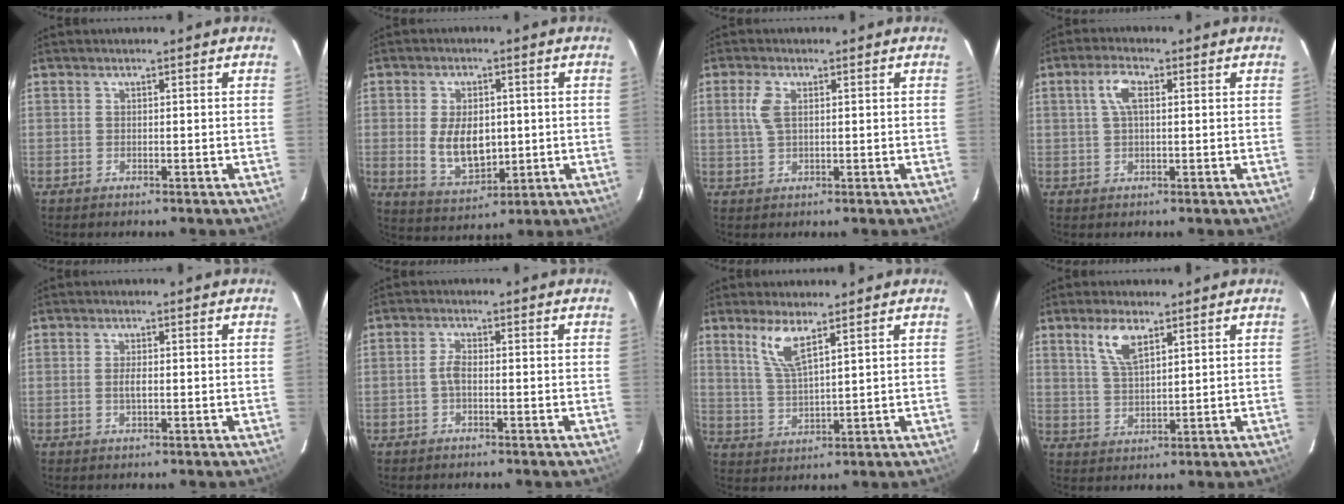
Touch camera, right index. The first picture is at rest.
{"total": 9.1, "force": [-0.1, 5.5, 7.2], "torque": [-0.143, -0.005, 0.012]}
{"total": 4.0, "force": [1.2, 1.9, 3.3], "torque": [-0.073, 0.005, 0.024]}
{"total": 4.4, "force": [1.1, 1.8, 3.8], "torque": [-0.075, 0.010, 0.021]}
{"total": 1.6, "force": [-0.2, 0.5, 1.5], "torque": [-0.031, 0.000, -0.005]}
{"total": 2.2, "force": [-0.5, 0.7, 2.0], "torque": [-0.044, 0.006, -0.011]}
{"total": 6.3, "force": [4.0, 1.1, 4.7], "torque": [-0.099, -0.006, 0.086]}
{"total": 6.2, "force": [3.6, 2.3, 4.6], "torque": [-0.089, 0.003, 0.076]}